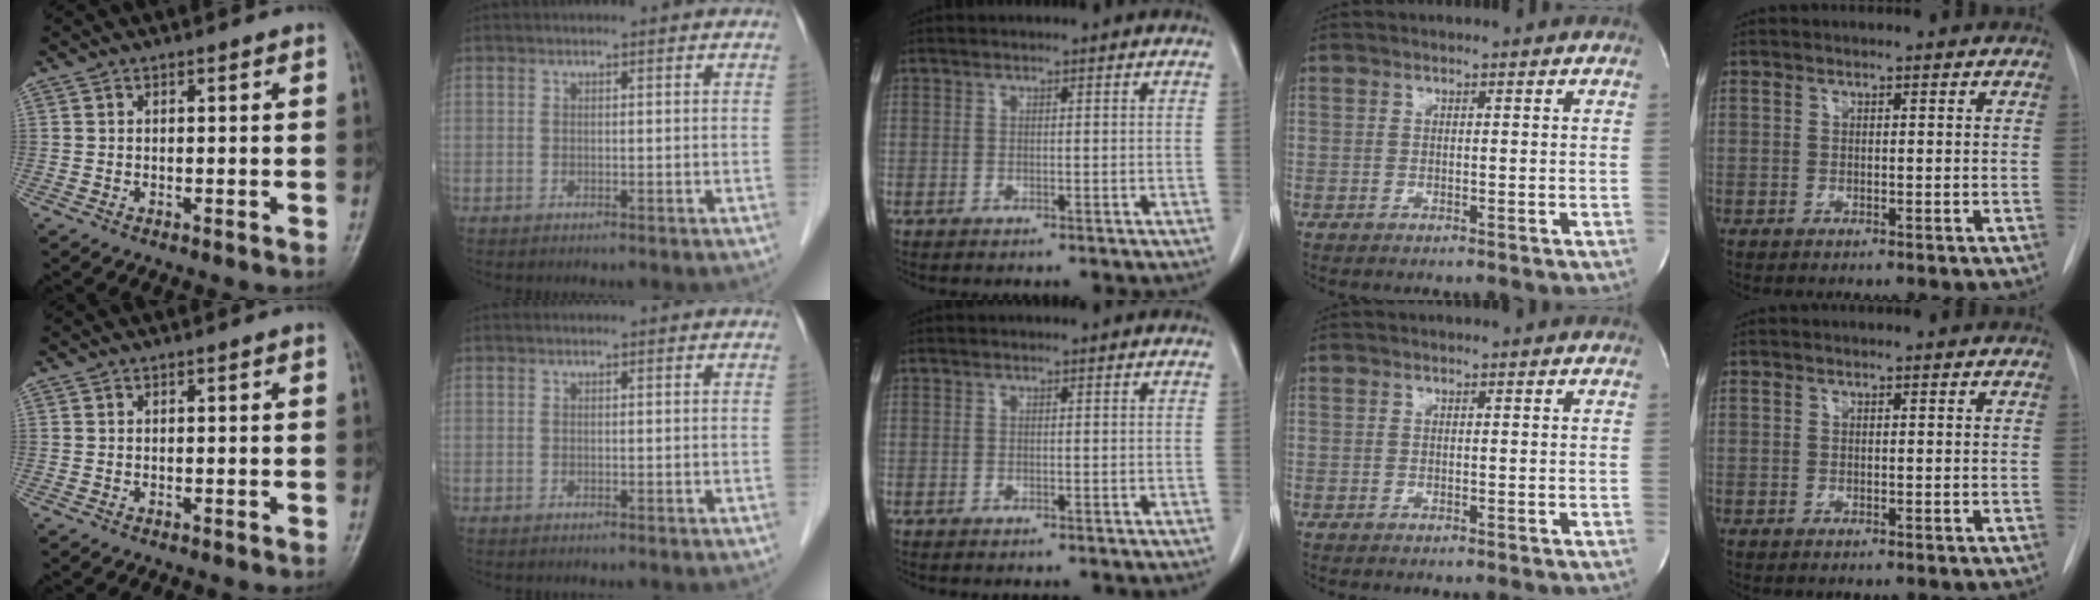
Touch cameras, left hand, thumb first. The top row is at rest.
{}